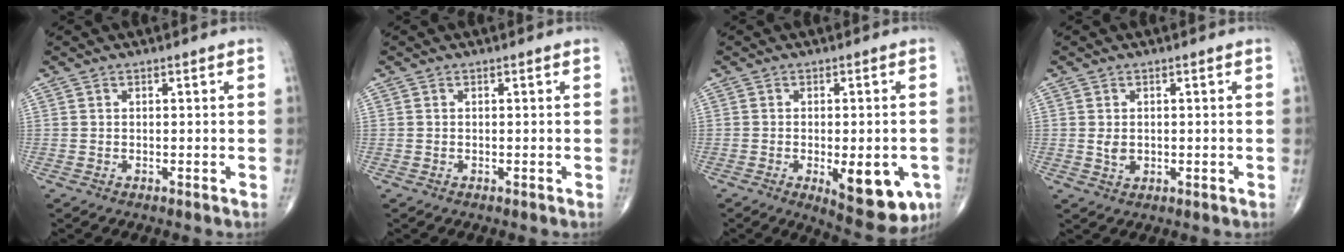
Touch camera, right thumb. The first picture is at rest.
{"total": 0.0}
{"total": 12.4, "force": [-4.1, 4.9, 10.6], "torque": [-0.117, -0.007, -0.042]}
{"total": 2.1, "force": [0.0, 1.5, 1.5], "torque": [-0.024, -0.005, 0.003]}